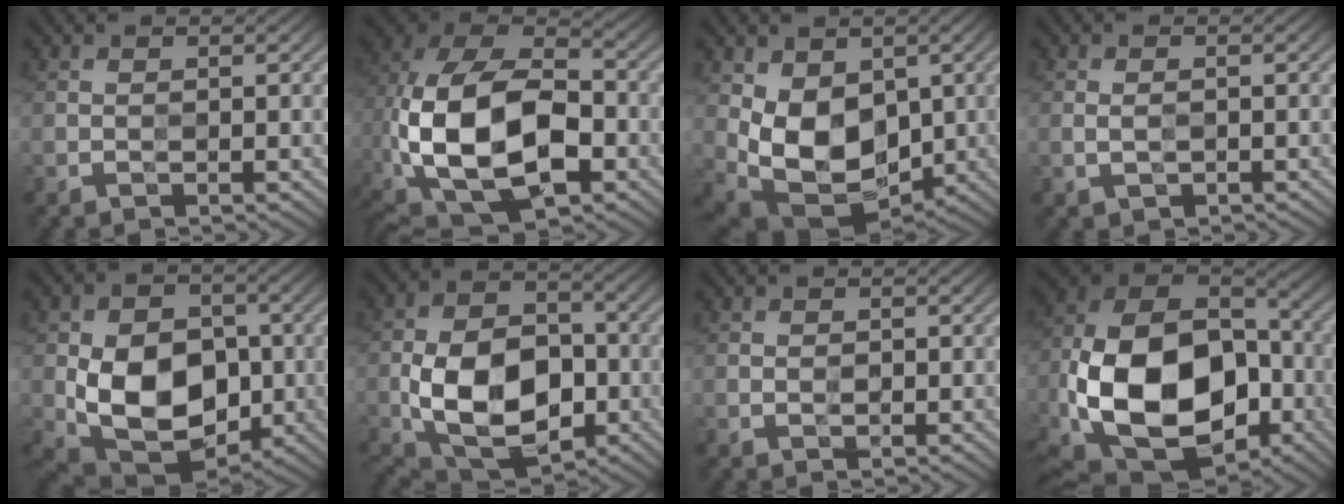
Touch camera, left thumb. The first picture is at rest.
{"total": 20.1, "force": [-4.4, 12.6, 15.0], "torque": [-0.343, -0.027, -0.074]}
{"total": 10.0, "force": [0.5, 6.9, 7.1], "torque": [-0.150, -0.025, 0.014]}
{"total": 1.7, "force": [-0.4, 1.0, 1.3], "torque": [-0.031, -0.003, -0.008]}
{"total": 13.1, "force": [-2.4, 8.9, 9.3], "torque": [-0.172, -0.027, -0.043]}
{"total": 13.7, "force": [-4.3, 8.6, 9.8], "torque": [-0.204, -0.021, -0.084]}
{"total": 0.7, "force": [-0.2, 0.5, 0.4], "torque": [-0.004, -0.002, -0.004]}
{"total": 19.7, "force": [-5.0, 13.1, 13.8], "torque": [-0.299, -0.035, -0.080]}